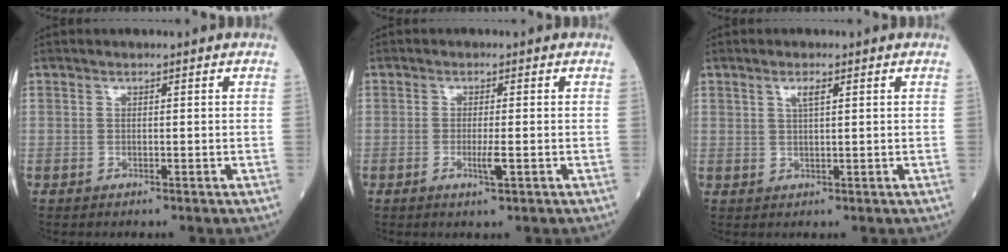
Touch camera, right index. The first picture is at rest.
{"total": 2.4, "force": [-0.8, 0.0, 2.3], "torque": [-0.042, -0.004, -0.014]}
{"total": 2.0, "force": [1.0, 0.3, 1.7], "torque": [-0.034, 0.002, 0.019]}